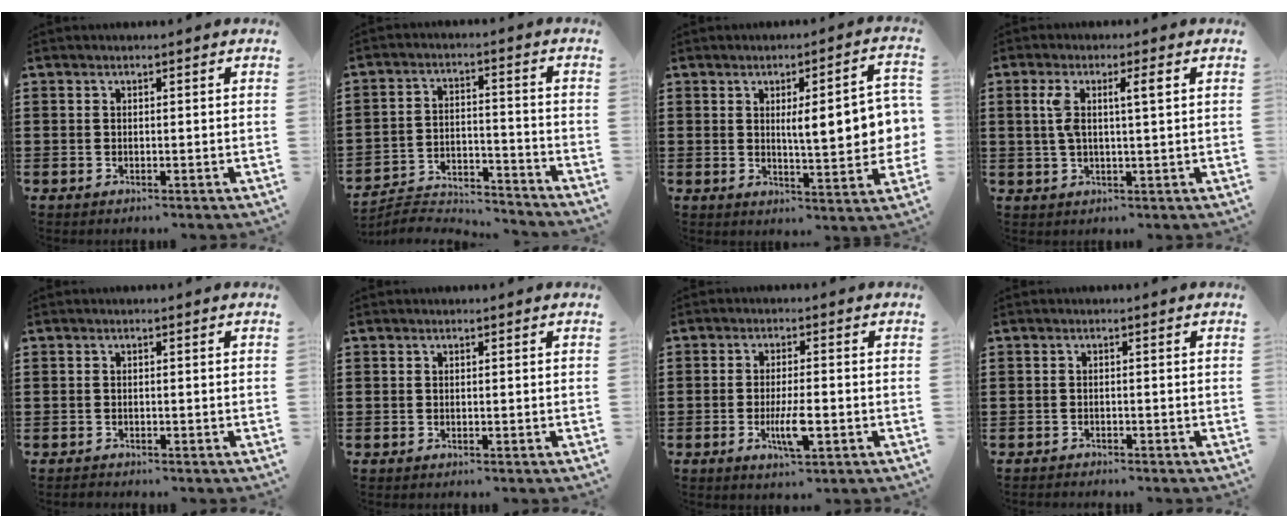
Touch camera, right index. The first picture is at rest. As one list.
[{"total": 4.9, "force": [-4.8, 0.8, 0.7], "torque": [-0.021, 0.005, -0.101]}, {"total": 9.3, "force": [0.9, 2.2, 9.0], "torque": [-0.130, -0.006, 0.006]}, {"total": 4.7, "force": [1.2, 0.8, 4.4], "torque": [-0.087, 0.004, 0.017]}, {"total": 0.7, "force": [-0.7, 0.1, 0.0], "torque": [-0.001, 0.000, -0.014]}, {"total": 0.0}, {"total": 5.5, "force": [-1.8, 1.3, 5.0], "torque": [-0.095, -0.004, -0.032]}, {"total": 1.1, "force": [-1.1, 0.2, -0.1], "torque": [-0.003, 0.003, -0.024]}]